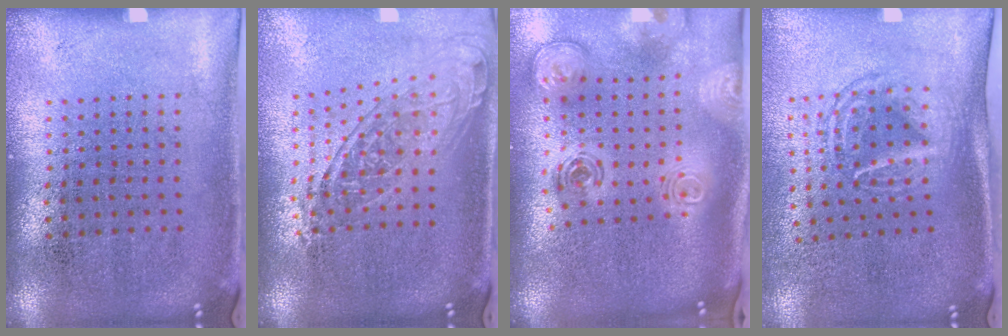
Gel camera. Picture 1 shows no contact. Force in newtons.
{"total": 1.8, "press": 1.4, "slide": 1.1}
{"total": 3.1, "press": 2.1, "slide": 2.3}
{"total": 1.7, "press": 1.3, "slide": 1.1}